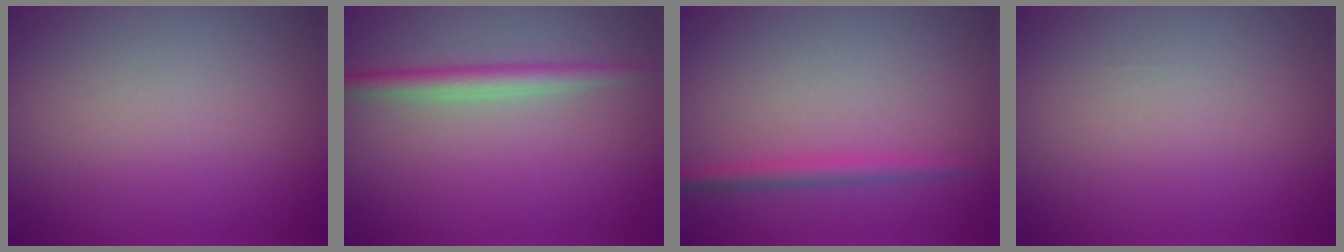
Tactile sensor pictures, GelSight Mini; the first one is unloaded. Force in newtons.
{"total": 2.3, "press": 2.3, "slide": 0.1}
{"total": 1.6, "press": 1.6, "slide": 0.0}
{"total": 0.0}